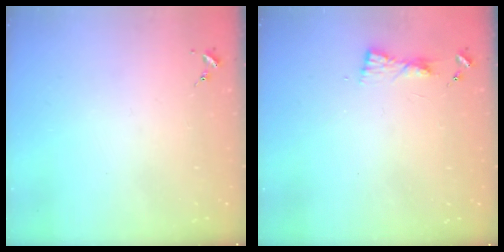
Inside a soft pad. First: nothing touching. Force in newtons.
{"total": 4.5, "press": 4.5, "slide": 0.7}